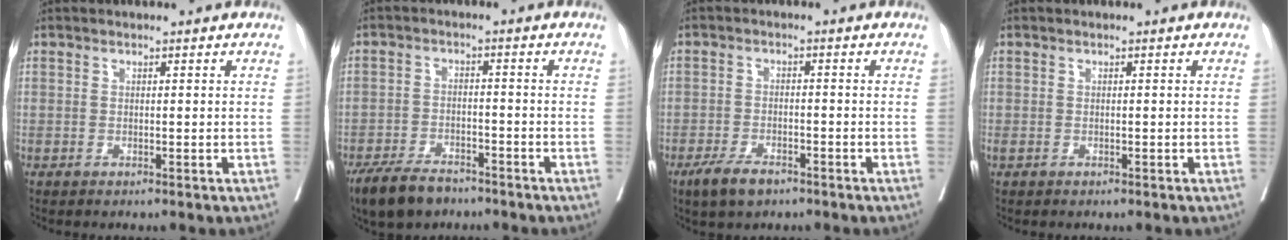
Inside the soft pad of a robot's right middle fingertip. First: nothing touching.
{"total": 7.5, "force": [-5.9, 3.1, 3.4], "torque": [-0.064, -0.008, -0.105]}
{"total": 4.9, "force": [-3.4, 1.8, 3.0], "torque": [-0.062, -0.004, -0.057]}
{"total": 0.0}